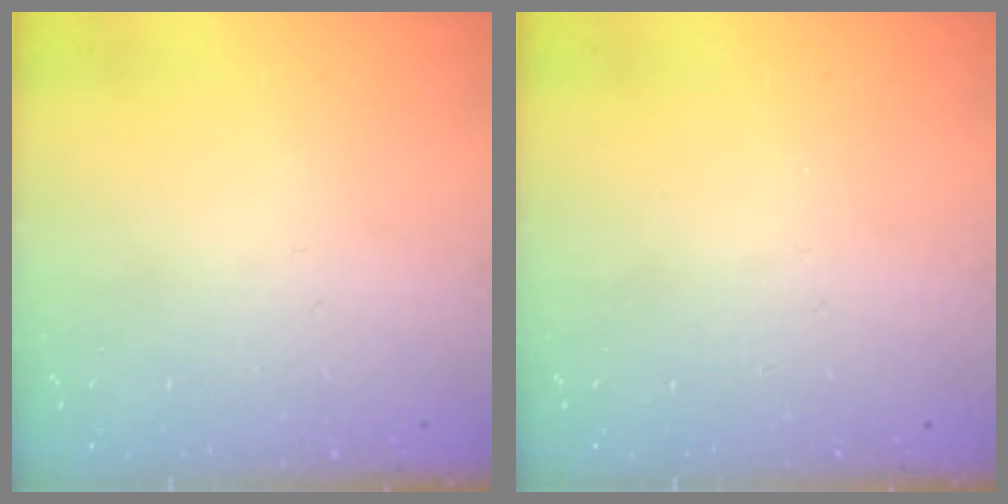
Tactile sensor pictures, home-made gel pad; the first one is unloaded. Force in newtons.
{"total": 0.0}